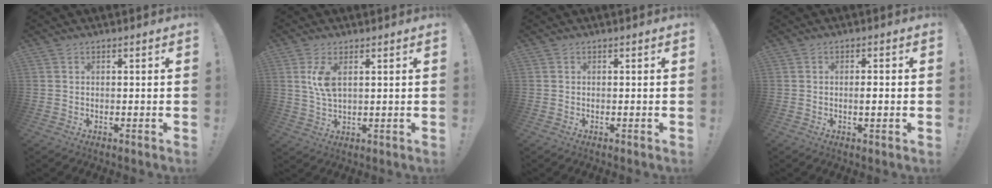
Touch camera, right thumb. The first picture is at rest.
{"total": 6.1, "force": [2.0, 2.6, 5.1], "torque": [-0.101, -0.002, 0.032]}
{"total": 0.0}
{"total": 2.5, "force": [-0.5, 0.3, 2.4], "torque": [-0.032, -0.003, -0.012]}